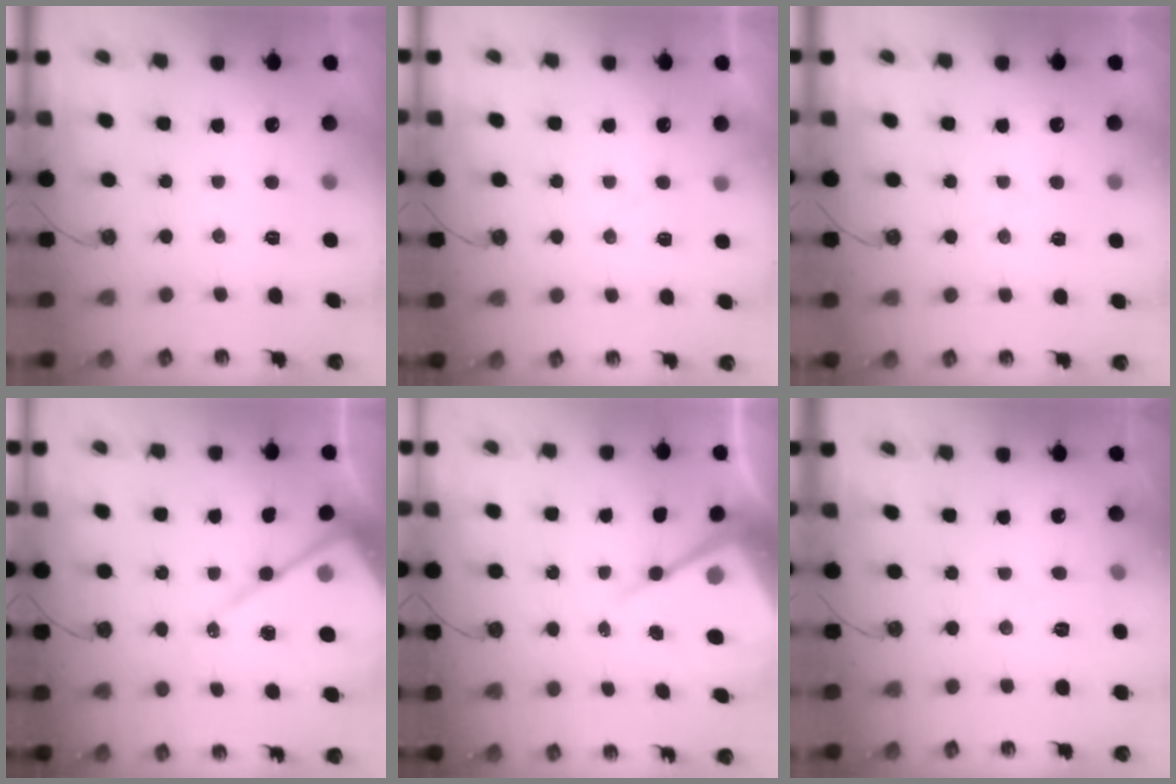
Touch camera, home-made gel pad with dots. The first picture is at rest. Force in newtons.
{"total": 4.7, "press": 4.7, "slide": 0.7}
{"total": 4.0, "press": 3.9, "slide": 0.6}
{"total": 14.1, "press": 14.0, "slide": 1.4}
{"total": 14.1, "press": 14.0, "slide": 1.1}
{"total": 5.3, "press": 5.3, "slide": 0.6}